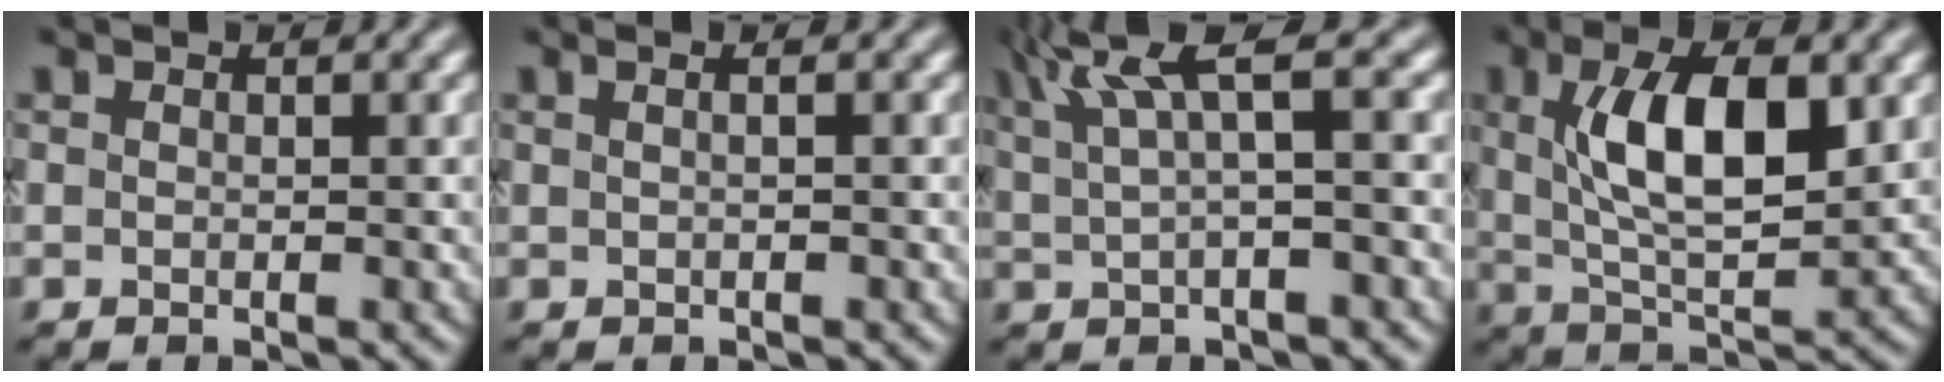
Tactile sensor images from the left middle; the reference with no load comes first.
{"total": 1.1, "force": [0.3, 0.3, 1.0], "torque": [-0.015, -0.003, -0.003]}
{"total": 5.3, "force": [2.9, 1.0, 4.4], "torque": [-0.078, 0.020, 0.054]}
{"total": 8.5, "force": [2.3, 3.2, 7.5], "torque": [-0.136, 0.006, 0.039]}